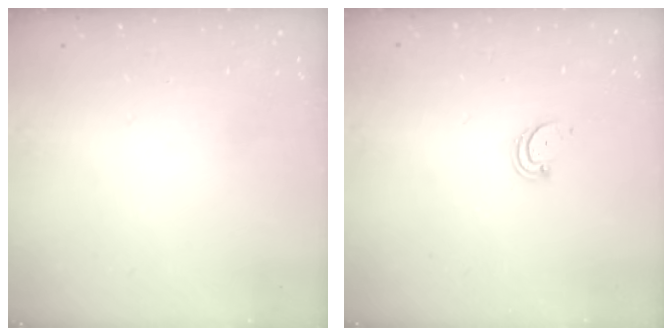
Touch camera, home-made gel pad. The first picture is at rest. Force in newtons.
{"total": 1.9, "press": 1.9, "slide": 0.2}